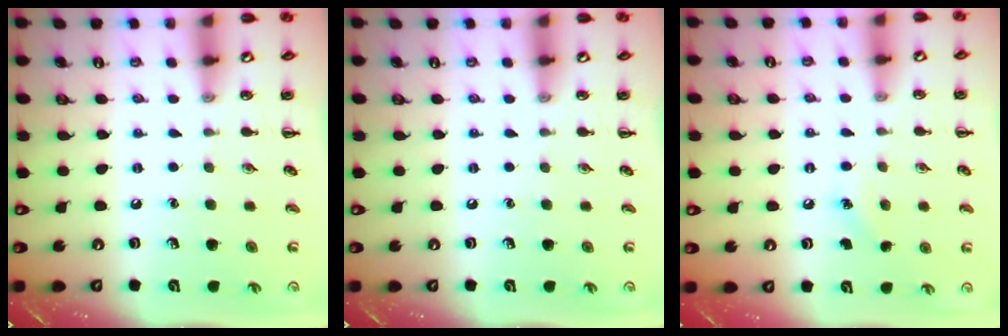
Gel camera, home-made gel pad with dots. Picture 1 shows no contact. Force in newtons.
{"total": 0.0}
{"total": 6.4, "press": 6.1, "slide": 1.8}